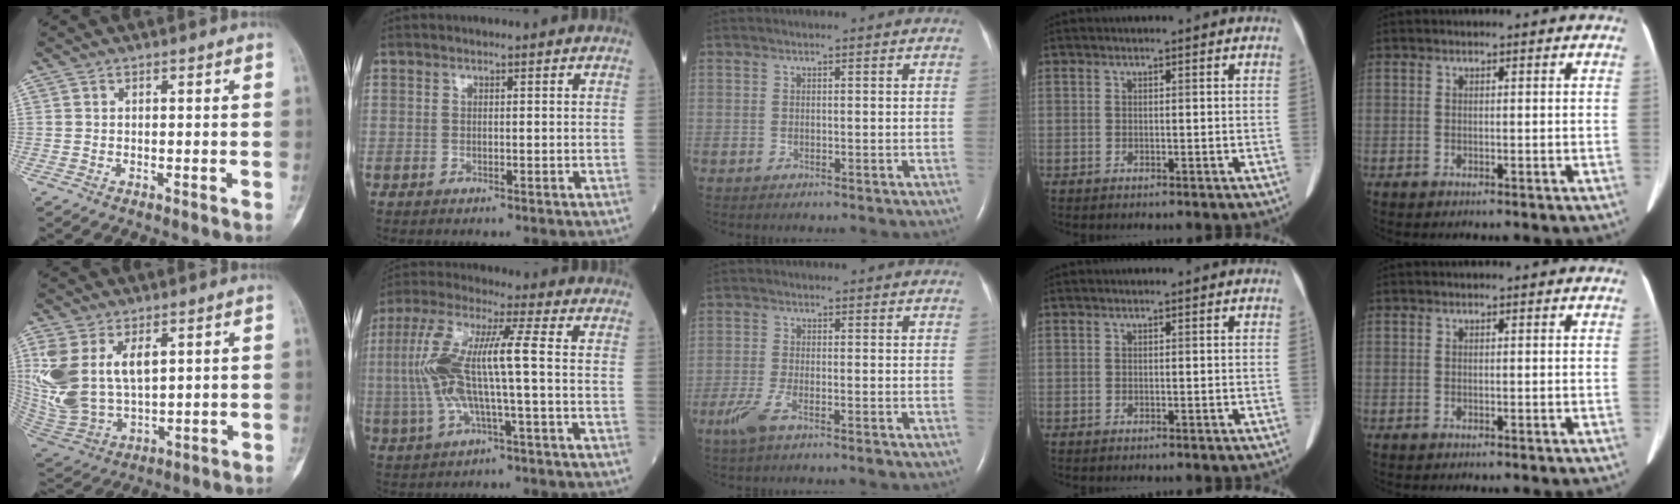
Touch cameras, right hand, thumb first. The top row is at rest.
{"thumb": {"total": 15.4, "force": [4.8, 9.2, 11.5], "torque": [-0.240, -0.013, 0.113]}, "index": {"total": 12.5, "force": [-0.6, 1.2, 12.4], "torque": [-0.267, 0.024, -0.016]}, "middle": {"total": 4.1, "force": [-2.5, 0.6, 3.1], "torque": [-0.074, -0.010, -0.052]}}